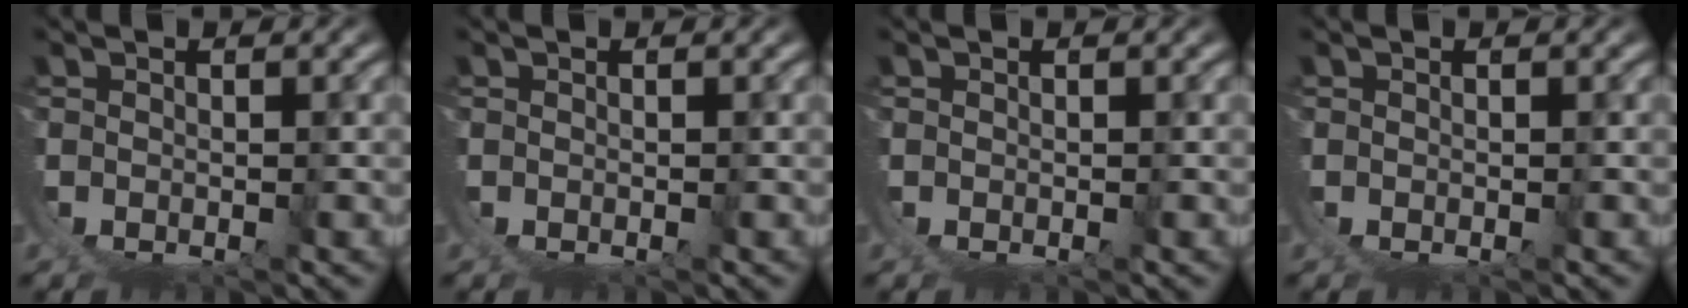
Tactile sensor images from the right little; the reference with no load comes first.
{"total": 0.0}
{"total": 0.0}
{"total": 0.0}